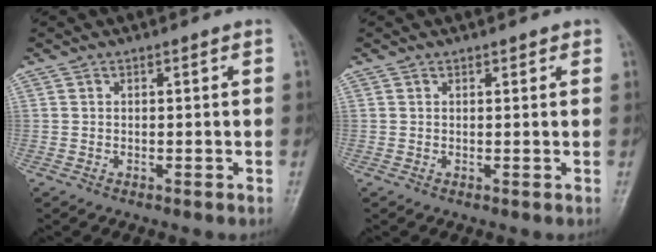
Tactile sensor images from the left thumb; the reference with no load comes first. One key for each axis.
{"total": 1.2, "fx": 0.8, "fy": 0.8, "fz": 0.5, "tx": 0.009, "ty": -0.003, "tz": 0.006}